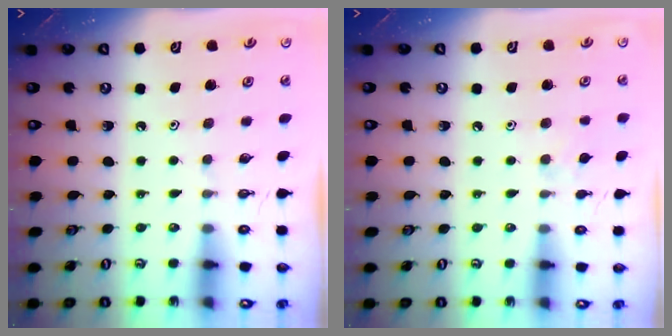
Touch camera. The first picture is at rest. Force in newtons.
{"total": 3.7, "press": 3.6, "slide": 0.6}